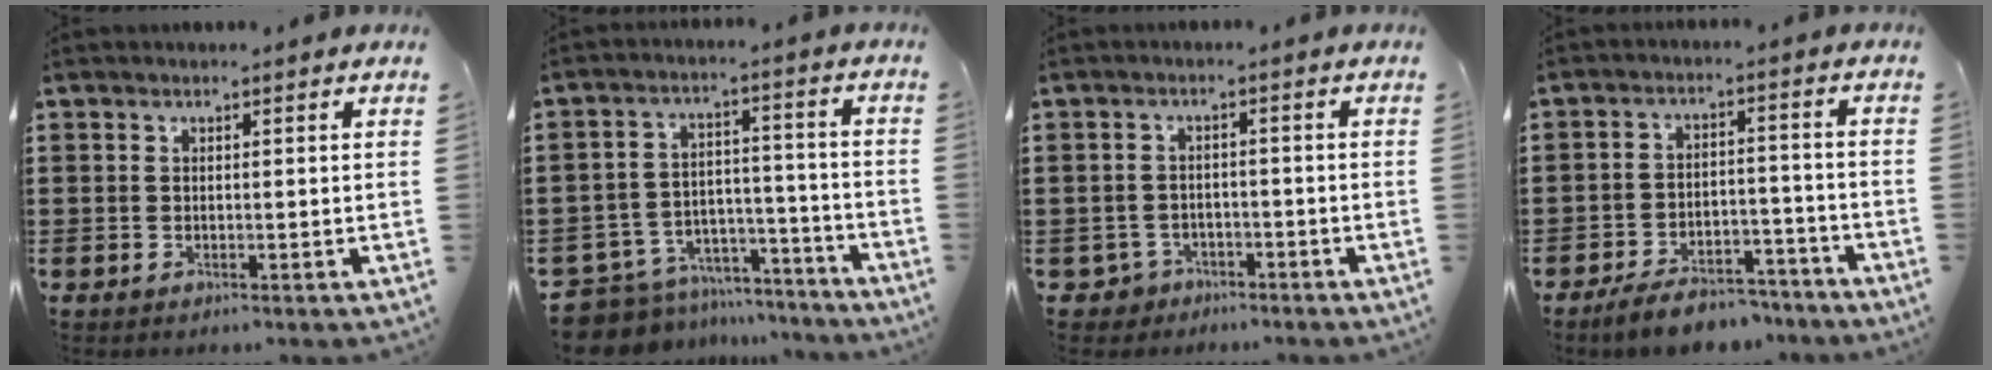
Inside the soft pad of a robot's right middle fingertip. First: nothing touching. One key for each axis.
{"total": 8.5, "fx": -7.9, "fy": 3.0, "fz": 1.2, "tx": -0.039, "ty": 0.016, "tz": -0.156}
{"total": 2.6, "fx": -2.3, "fy": 1.3, "fz": 0.1, "tx": -0.020, "ty": -0.004, "tz": -0.052}
{"total": 6.7, "fx": -6.2, "fy": 1.5, "fz": 2.0, "tx": -0.030, "ty": 0.015, "tz": -0.118}